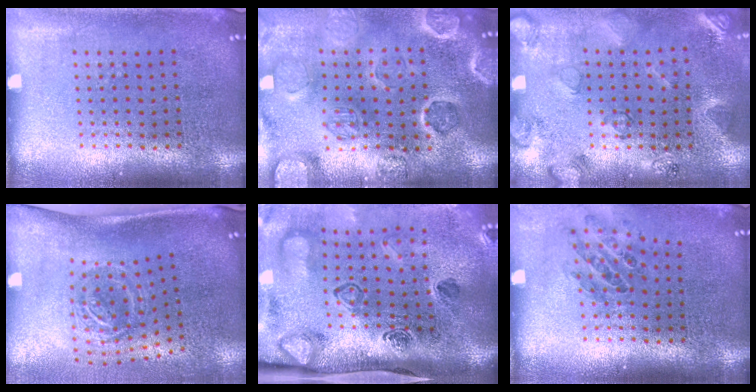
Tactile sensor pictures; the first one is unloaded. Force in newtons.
{"total": 2.7, "press": 2.7, "slide": 0.2}
{"total": 2.1, "press": 1.8, "slide": 1.0}
{"total": 2.0, "press": 1.3, "slide": 1.6}
{"total": 4.3, "press": 2.9, "slide": 3.2}
{"total": 0.9, "press": 0.8, "slide": 0.1}